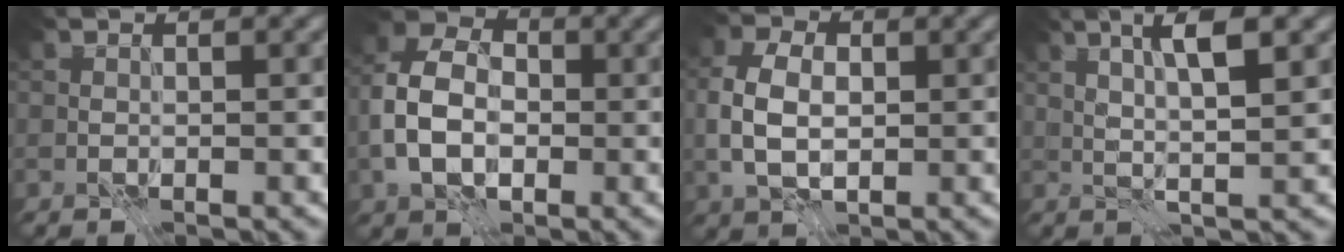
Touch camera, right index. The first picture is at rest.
{"total": 7.3, "force": [-1.0, 5.1, 5.1], "torque": [-0.109, 0.008, -0.029]}
{"total": 5.0, "force": [0.0, 3.4, 3.7], "torque": [-0.084, 0.003, -0.002]}
{"total": 5.1, "force": [1.9, 1.0, 4.6], "torque": [-0.083, 0.004, 0.033]}